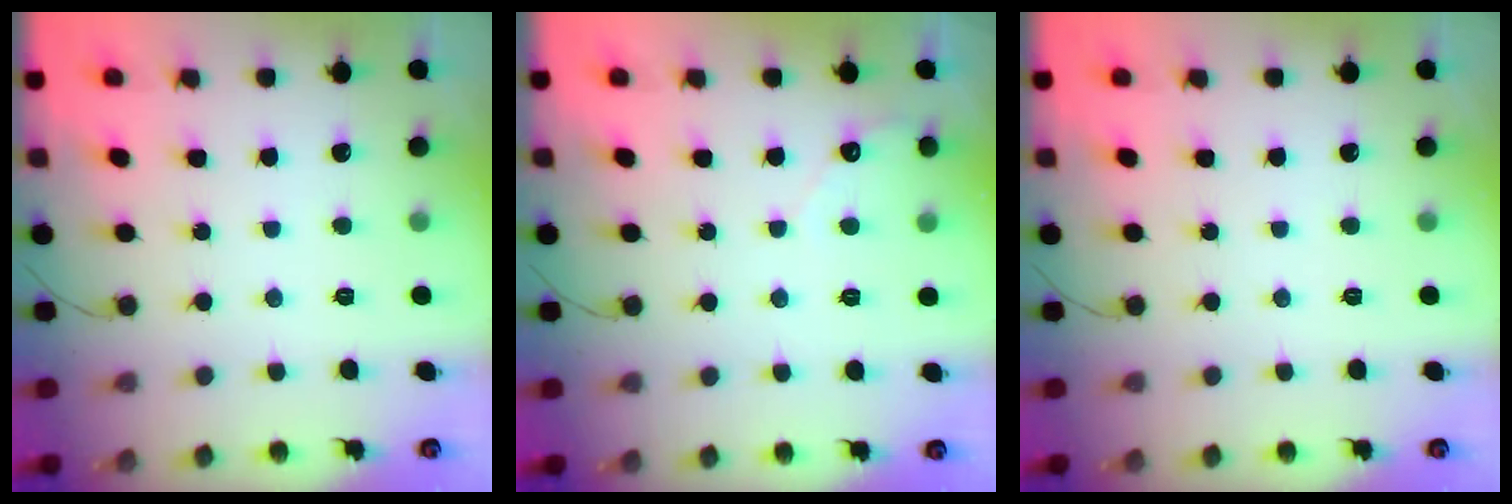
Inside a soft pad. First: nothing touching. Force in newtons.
{"total": 2.6, "press": 2.6, "slide": 0.2}
{"total": 0.0}